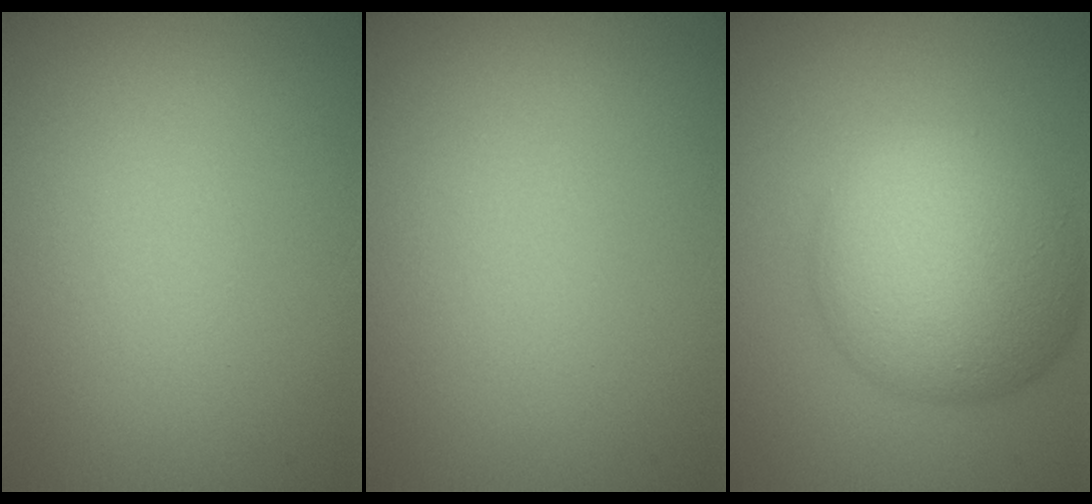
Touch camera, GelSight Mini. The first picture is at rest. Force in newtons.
{"total": 0.0}
{"total": 9.8, "press": 9.8, "slide": 0.2}